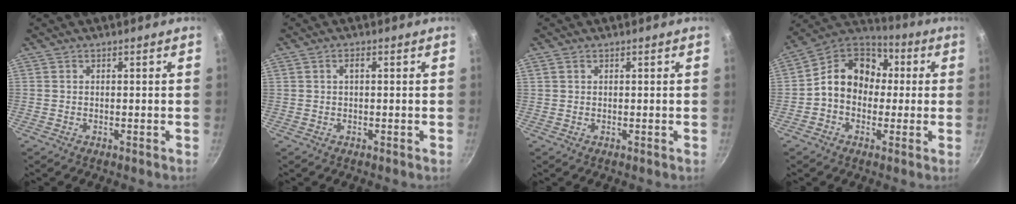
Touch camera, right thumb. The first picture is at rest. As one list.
[{"total": 1.3, "force": [0.2, 0.6, 1.1], "torque": [-0.019, 0.007, 0.004]}, {"total": 1.0, "force": [0.4, 0.7, 0.4], "torque": [-0.007, 0.002, 0.007]}, {"total": 13.7, "force": [0.6, 11.2, 7.9], "torque": [-0.085, 0.038, -0.013]}]